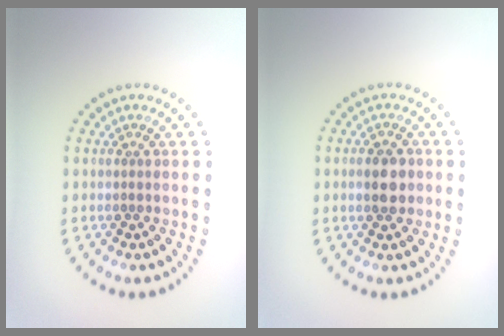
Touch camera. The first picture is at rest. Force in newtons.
{"total": 2.9, "press": 2.9, "slide": 0.1}